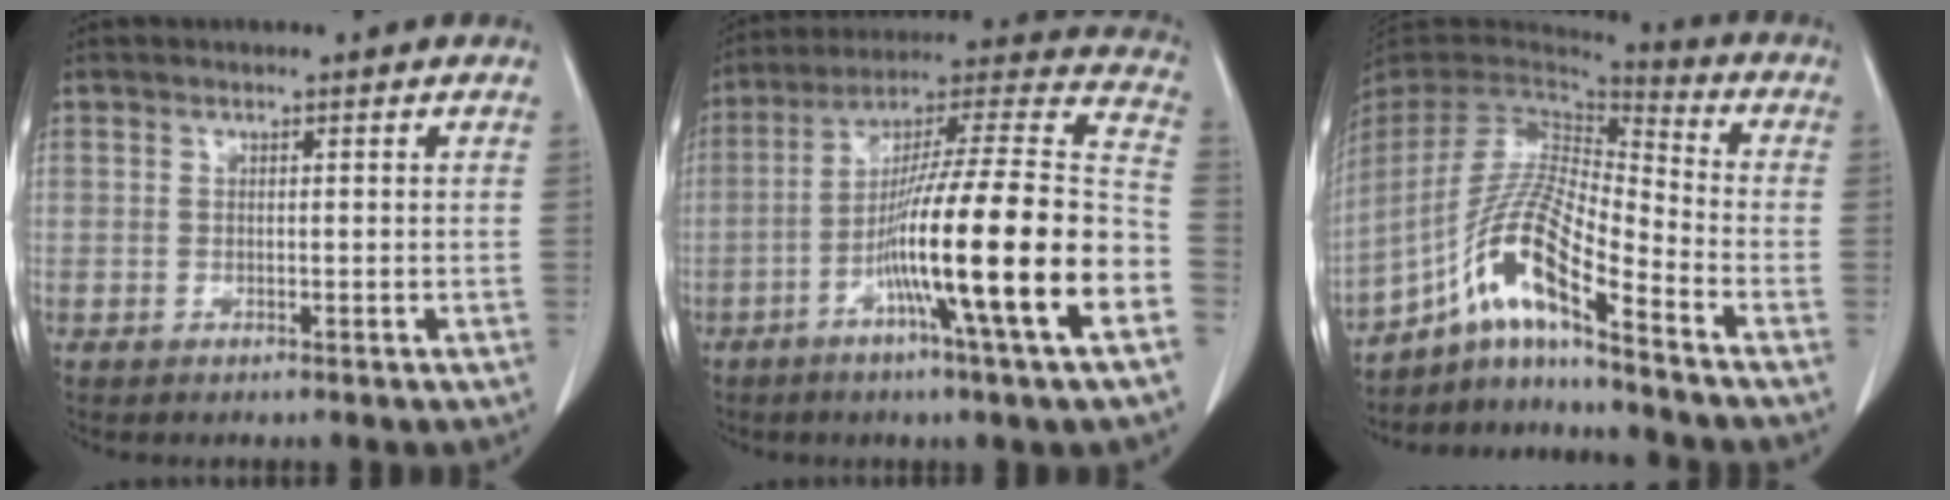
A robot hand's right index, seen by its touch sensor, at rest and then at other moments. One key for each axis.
{"total": 23.5, "fx": -8.1, "fy": -0.4, "fz": 22.1, "tx": -0.324, "ty": -0.013, "tz": -0.143}
{"total": 13.7, "fx": -8.4, "fy": 0.9, "fz": 10.9, "tx": -0.219, "ty": 0.005, "tz": -0.156}